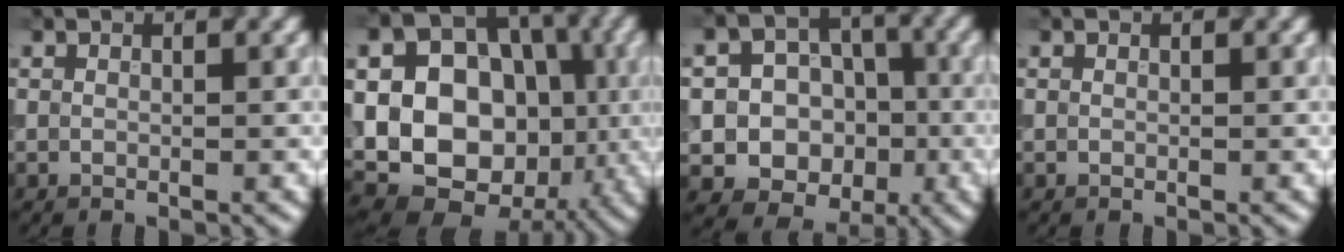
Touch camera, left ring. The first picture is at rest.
{"total": 17.5, "force": [-1.0, 13.9, 10.6], "torque": [-0.179, 0.003, -0.029]}
{"total": 11.6, "force": [-2.8, 10.5, 4.1], "torque": [-0.052, -0.007, -0.061]}
{"total": 0.0}